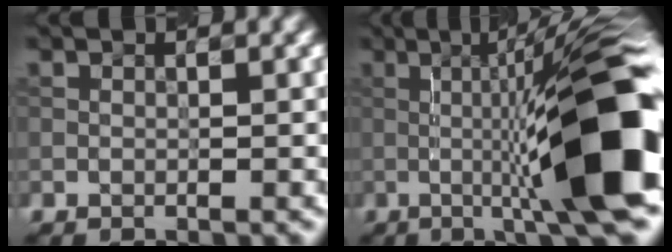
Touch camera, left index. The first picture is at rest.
{"total": 13.2, "force": [-2.3, 1.4, 12.9], "torque": [-0.182, 0.024, -0.036]}